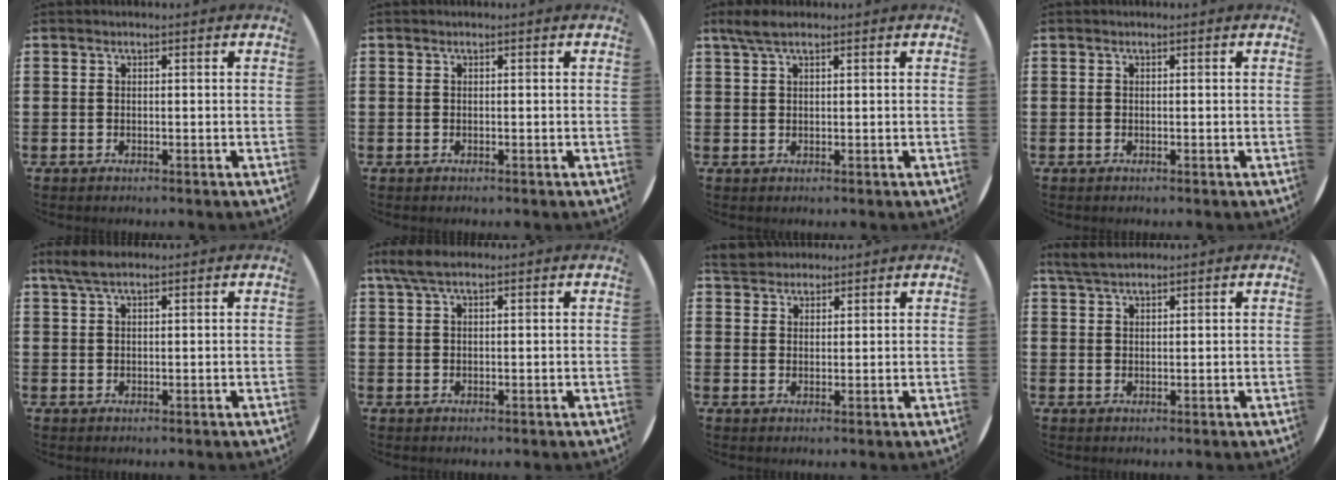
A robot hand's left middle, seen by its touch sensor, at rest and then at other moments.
{"total": 0.0}
{"total": 2.5, "force": [1.7, 0.6, 1.6], "torque": [-0.034, 0.004, 0.031]}
{"total": 0.0}
{"total": 2.6, "force": [1.9, 0.8, 1.7], "torque": [-0.035, 0.005, 0.034]}
{"total": 2.8, "force": [1.8, 0.9, 1.9], "torque": [-0.039, 0.006, 0.033]}
{"total": 3.4, "force": [3.2, 1.1, 0.3], "torque": [-0.014, 0.001, 0.064]}
{"total": 3.1, "force": [2.7, 0.7, 1.3], "torque": [-0.031, 0.004, 0.051]}